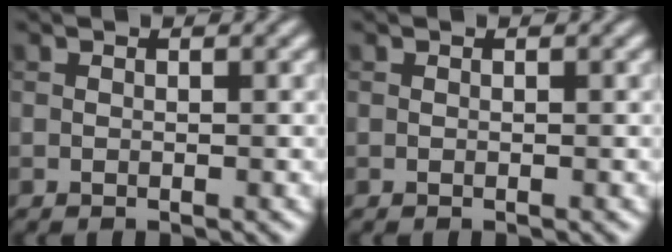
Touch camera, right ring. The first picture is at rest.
{"total": 0.0}